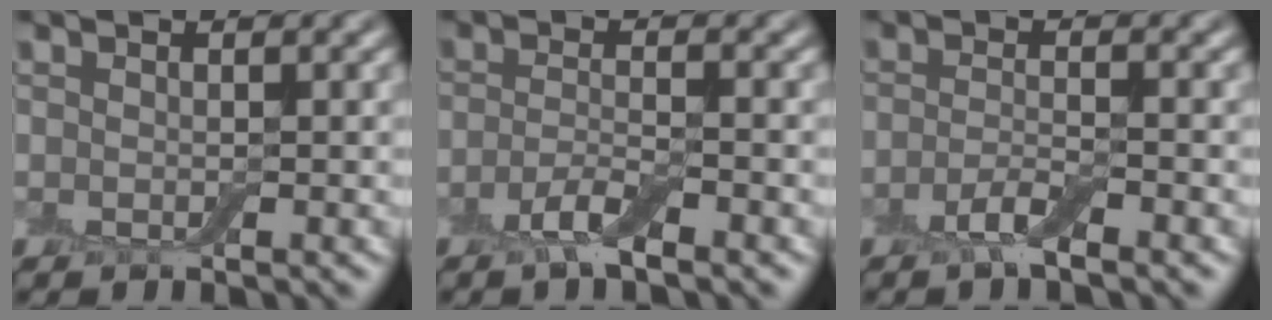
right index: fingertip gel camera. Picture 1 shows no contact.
{"total": 2.6, "force": [-1.6, 0.5, 2.0], "torque": [-0.042, 0.000, -0.037]}
{"total": 2.2, "force": [-1.4, 0.4, 1.7], "torque": [-0.036, 0.002, -0.032]}